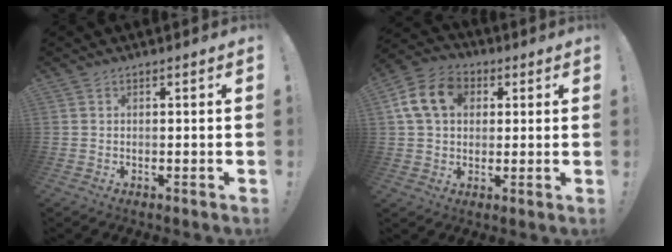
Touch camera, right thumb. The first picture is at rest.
{"total": 14.4, "force": [3.9, 10.9, 8.5], "torque": [-0.133, 0.005, 0.078]}